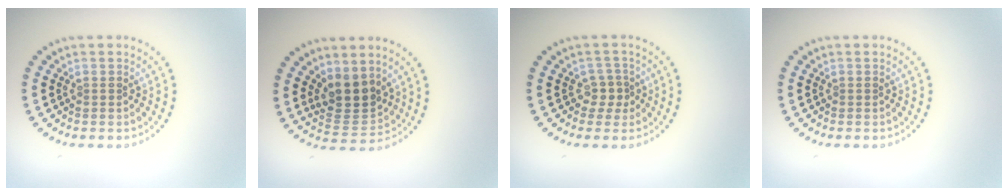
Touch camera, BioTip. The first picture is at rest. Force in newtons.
{"total": 3.8, "press": 3.1, "slide": 2.1}
{"total": 1.8, "press": 1.4, "slide": 1.1}
{"total": 0.0}